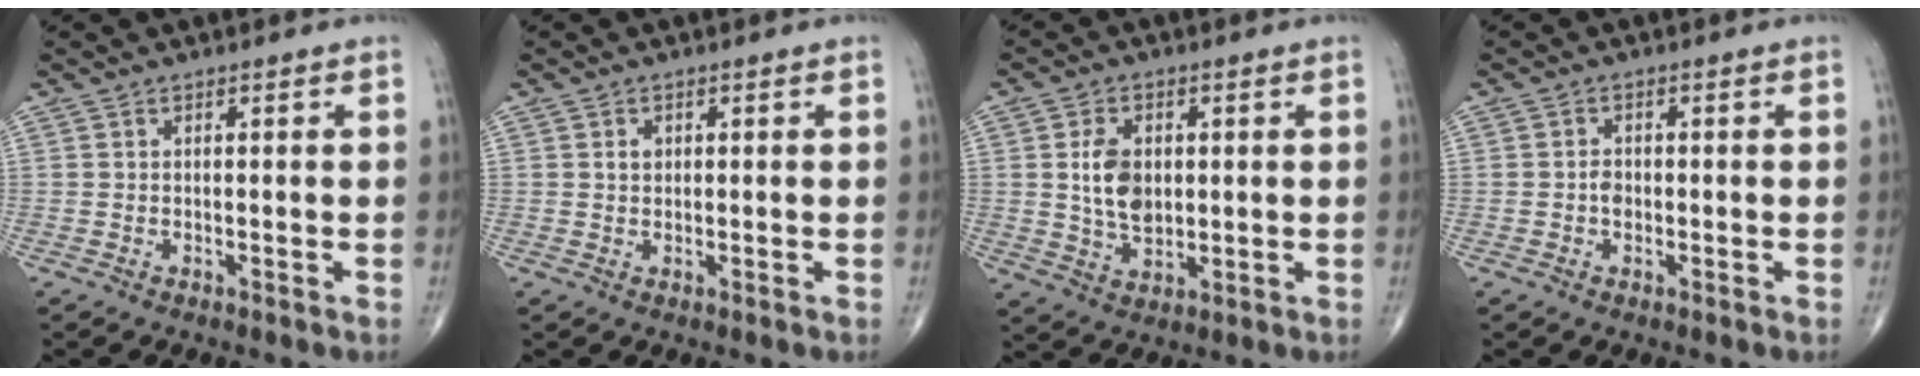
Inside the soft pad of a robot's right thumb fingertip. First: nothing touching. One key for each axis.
{"total": 1.4, "fx": 0.4, "fy": 1.1, "fz": 0.8, "tx": -0.008, "ty": 0.000, "tz": 0.007}
{"total": 7.6, "fx": 1.0, "fy": 5.0, "fz": 5.7, "tx": -0.089, "ty": -0.010, "tz": 0.023}
{"total": 1.6, "fx": -0.4, "fy": 1.2, "fz": 1.0, "tx": -0.009, "ty": 0.002, "tz": -0.009}